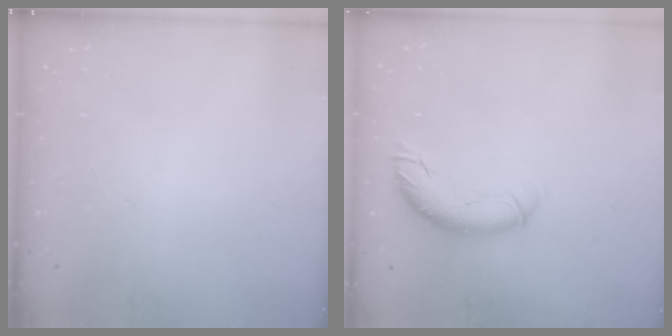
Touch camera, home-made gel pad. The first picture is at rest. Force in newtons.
{"total": 9.9, "press": 9.8, "slide": 1.6}